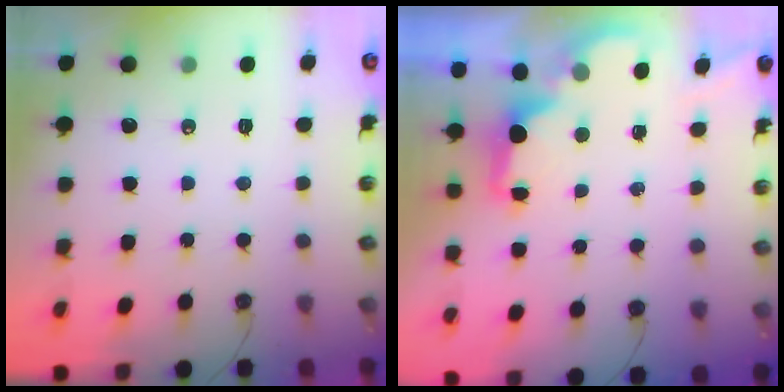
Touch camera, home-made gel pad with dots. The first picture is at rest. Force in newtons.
{"total": 2.1, "press": 1.9, "slide": 0.8}